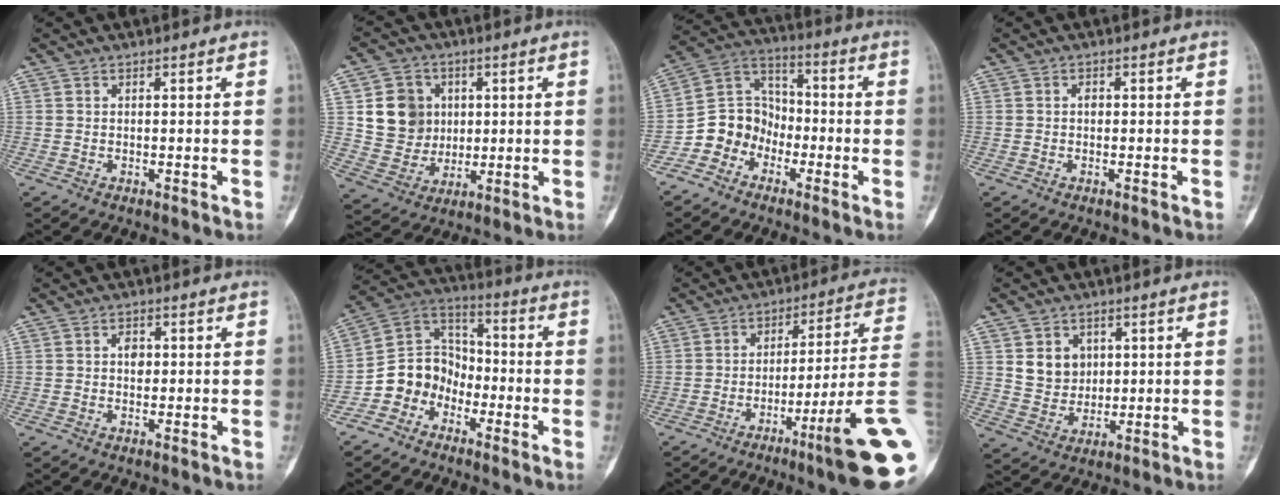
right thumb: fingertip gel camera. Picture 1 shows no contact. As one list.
[{"total": 11.3, "force": [2.4, 10.2, 4.4], "torque": [-0.035, -0.006, 0.053]}, {"total": 9.9, "force": [-4.7, 8.3, 2.7], "torque": [-0.016, 0.071, -0.100]}, {"total": 0.8, "force": [0.0, 0.6, 0.6], "torque": [-0.006, 0.003, -0.001]}, {"total": 2.2, "force": [0.3, 1.6, 1.4], "torque": [-0.014, 0.004, 0.005]}, {"total": 10.3, "force": [-4.9, 8.5, 3.1], "torque": [-0.023, 0.075, -0.106]}, {"total": 18.2, "force": [-6.9, 0.2, 16.8], "torque": [-0.194, 0.030, -0.108]}, {"total": 7.0, "force": [2.1, 5.9, 3.1], "torque": [-0.024, -0.013, 0.045]}]